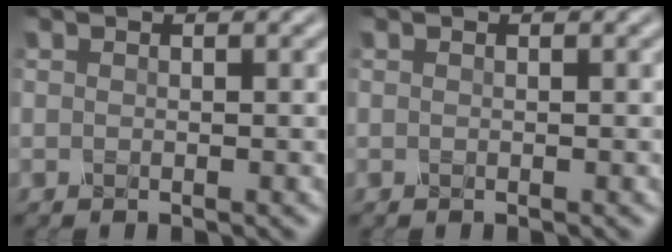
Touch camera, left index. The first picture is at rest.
{"total": 0.0}